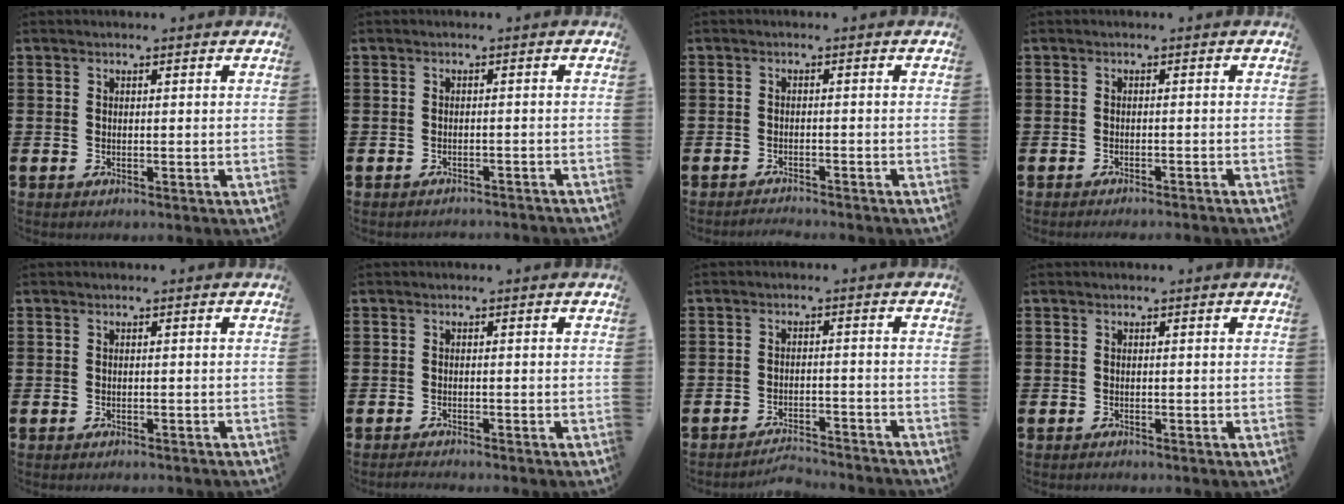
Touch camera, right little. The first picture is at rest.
{"total": 1.1, "force": [-1.1, -0.1, 0.0], "torque": [-0.001, 0.002, -0.023]}
{"total": 1.3, "force": [-1.3, -0.2, -0.1], "torque": [-0.001, 0.004, -0.028]}
{"total": 1.0, "force": [-0.9, -0.2, 0.1], "torque": [0.000, 0.001, -0.019]}
{"total": 0.0}
{"total": 0.8, "force": [-0.7, 0.0, 0.2], "torque": [-0.005, -0.001, -0.015]}
{"total": 2.7, "force": [-2.7, -0.1, 0.1], "torque": [-0.005, 0.004, -0.058]}
{"total": 0.0}